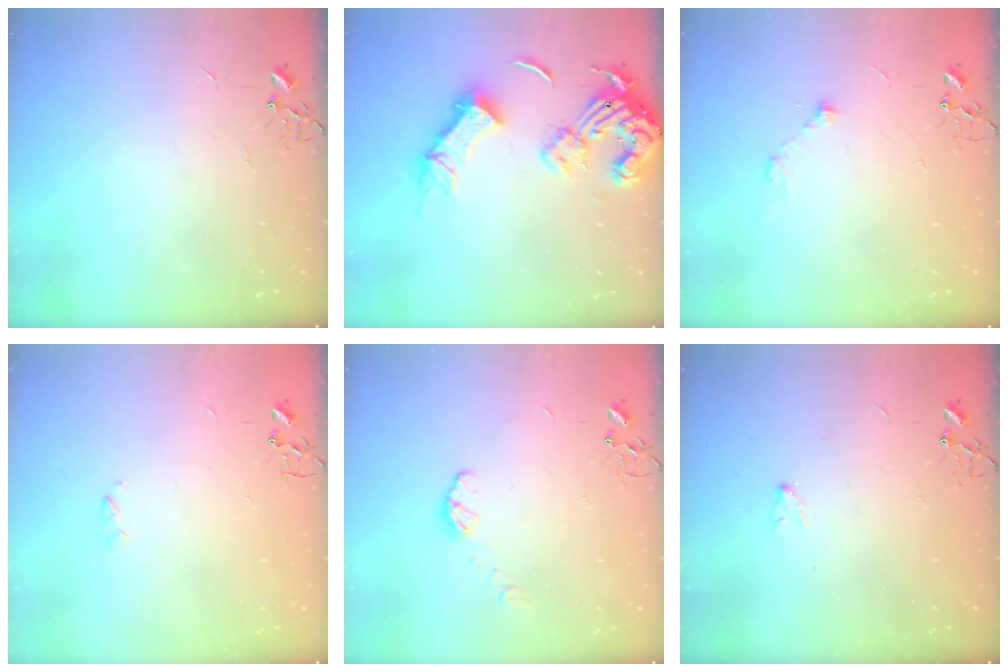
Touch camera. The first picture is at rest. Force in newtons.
{"total": 18.2, "press": 18.1, "slide": 2.1}
{"total": 6.0, "press": 5.8, "slide": 1.2}
{"total": 3.9, "press": 3.6, "slide": 1.3}
{"total": 5.9, "press": 5.8, "slide": 0.9}
{"total": 5.5, "press": 4.4, "slide": 3.2}